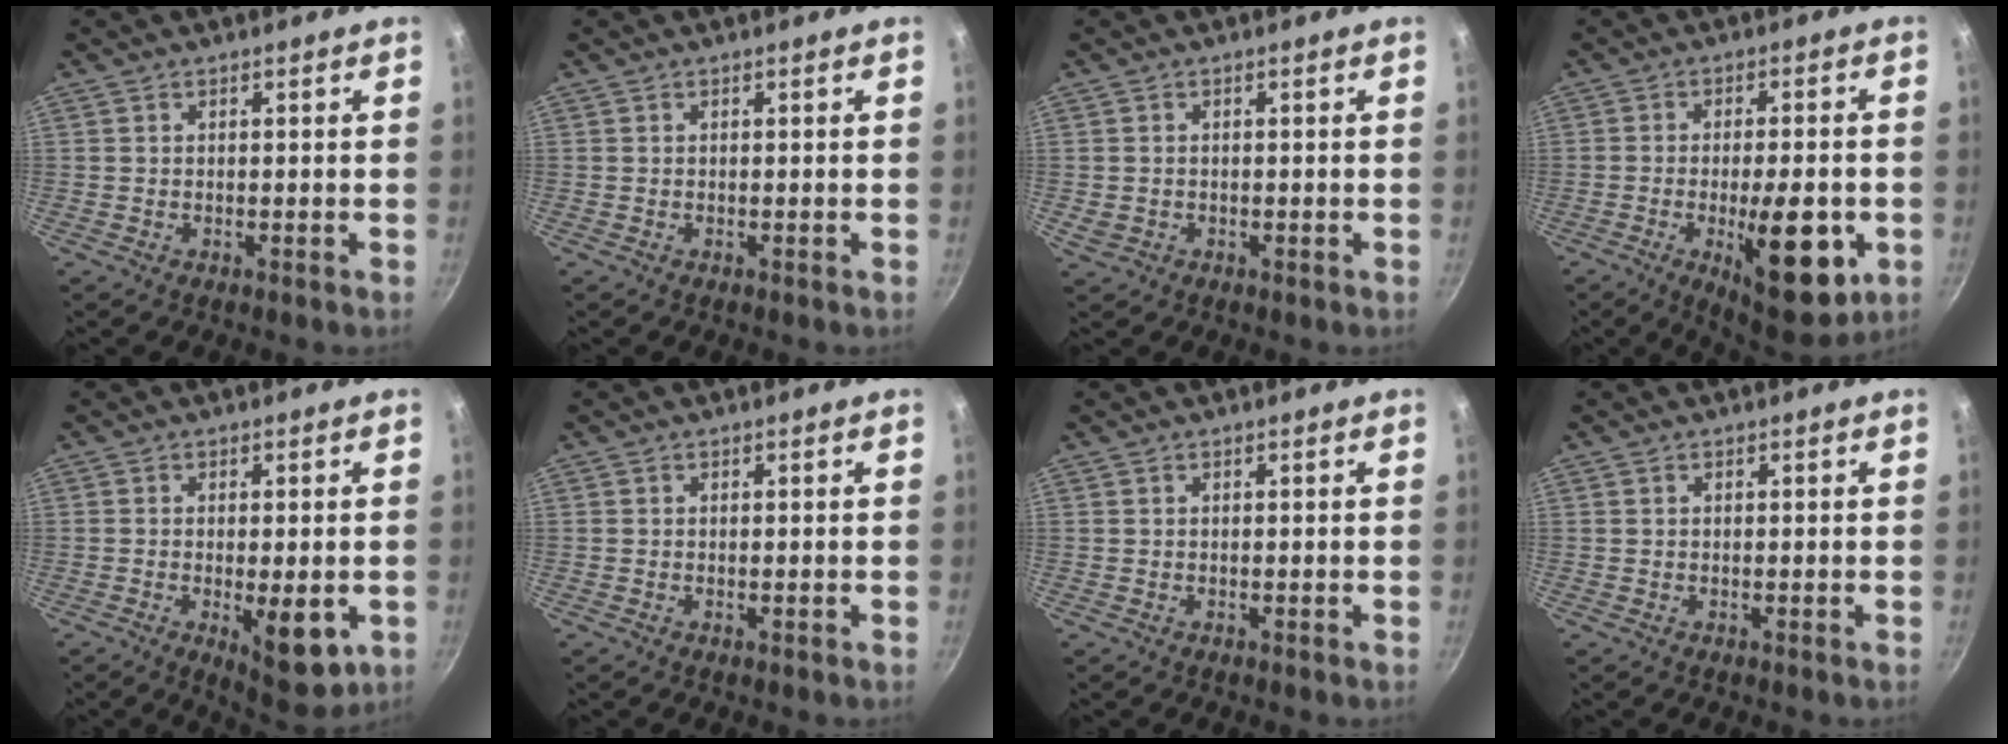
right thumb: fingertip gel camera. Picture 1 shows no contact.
{"total": 0.0}
{"total": 1.7, "force": [-0.3, 1.3, 1.0], "torque": [-0.018, 0.001, -0.001]}
{"total": 16.1, "force": [-4.6, 5.9, 14.3], "torque": [-0.179, 0.007, -0.055]}
{"total": 9.4, "force": [-2.3, 3.5, 8.4], "torque": [-0.104, -0.005, -0.021]}
{"total": 0.0}
{"total": 0.0}
{"total": 0.0}